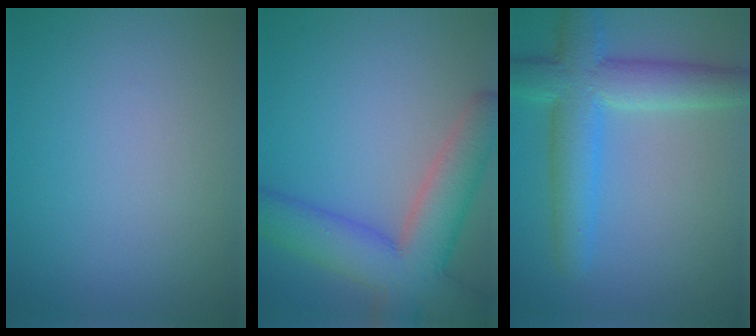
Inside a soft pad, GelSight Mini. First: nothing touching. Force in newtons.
{"total": 8.8, "press": 8.8, "slide": 0.5}
{"total": 6.8, "press": 6.8, "slide": 0.2}